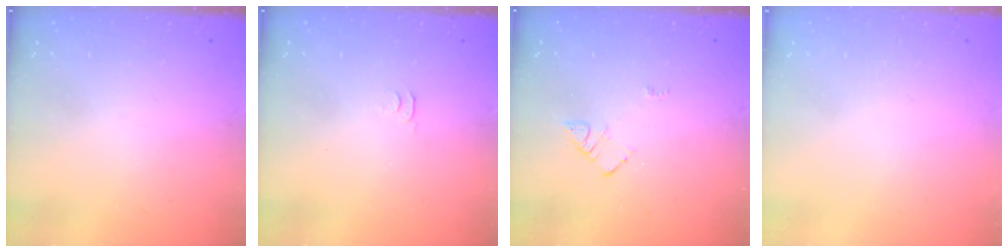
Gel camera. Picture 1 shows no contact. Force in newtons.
{"total": 2.8, "press": 2.7, "slide": 0.5}
{"total": 3.7, "press": 3.7, "slide": 0.3}
{"total": 1.5, "press": 1.5, "slide": 0.1}